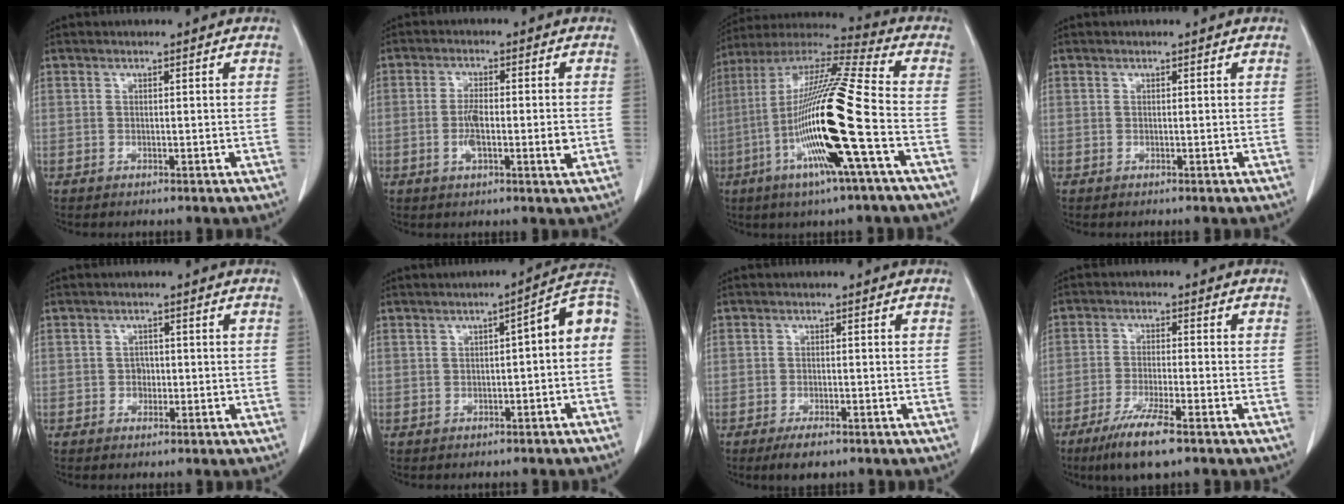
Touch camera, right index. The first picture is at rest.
{"total": 6.0, "force": [-1.0, 1.4, 5.8], "torque": [-0.106, -0.001, -0.019]}
{"total": 20.9, "force": [-5.5, -0.2, 20.1], "torque": [-0.406, -0.018, -0.116]}
{"total": 0.0}
{"total": 1.5, "force": [-0.3, 1.3, 0.7], "torque": [-0.007, 0.006, -0.004]}
{"total": 7.7, "force": [-0.6, 1.7, 7.5], "torque": [-0.095, 0.031, -0.011]}
{"total": 3.1, "force": [-2.2, 1.2, 1.9], "torque": [-0.037, -0.004, -0.031]}
{"total": 8.0, "force": [-5.2, 0.6, 6.0], "torque": [-0.115, -0.020, -0.091]}